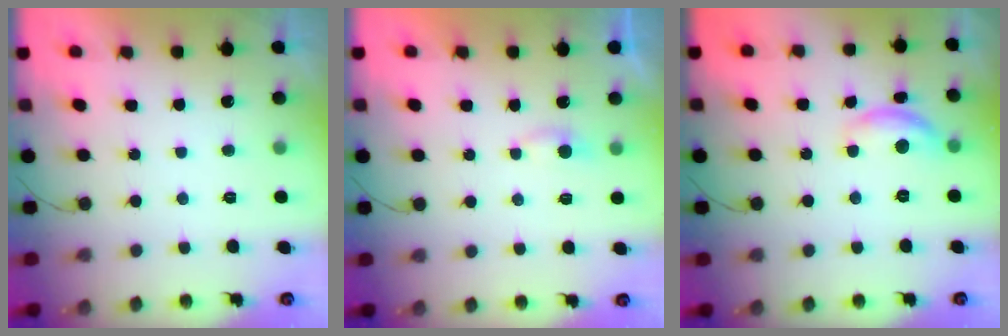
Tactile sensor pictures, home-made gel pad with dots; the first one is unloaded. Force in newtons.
{"total": 2.3, "press": 2.3, "slide": 0.3}
{"total": 10.6, "press": 10.6, "slide": 0.6}